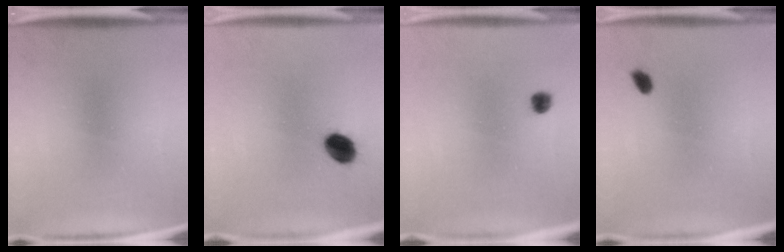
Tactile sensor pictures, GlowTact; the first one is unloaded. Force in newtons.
{"total": 6.4}
{"total": 2.4}
{"total": 1.5}